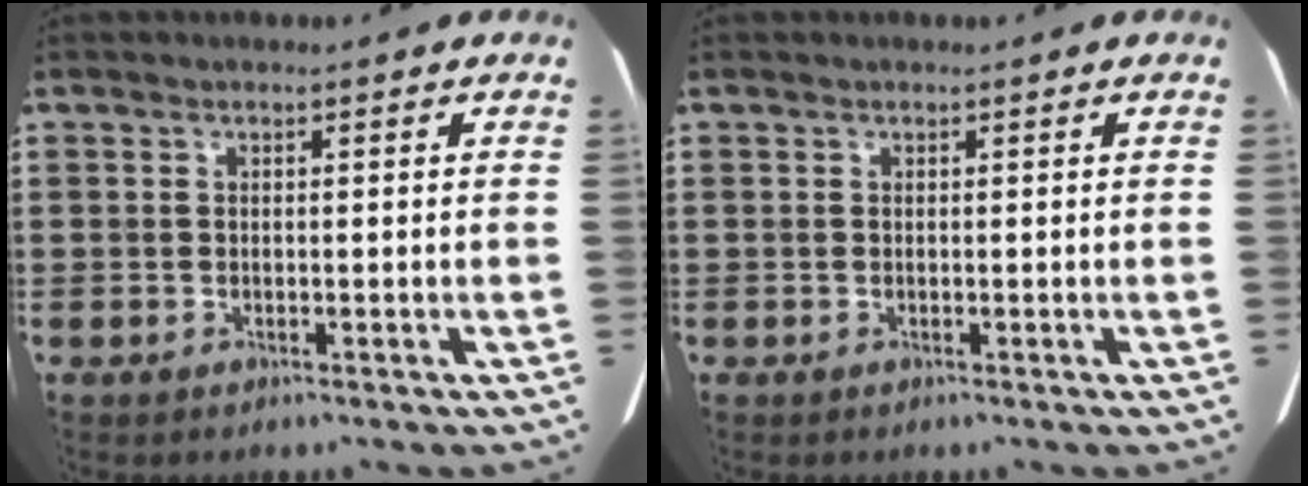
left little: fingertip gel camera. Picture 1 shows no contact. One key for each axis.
{"total": 0.0}